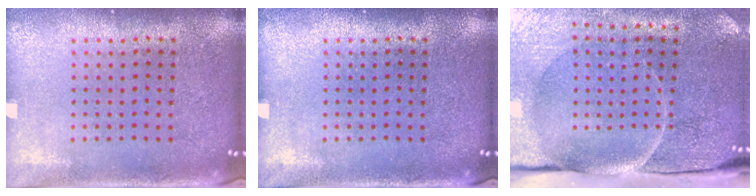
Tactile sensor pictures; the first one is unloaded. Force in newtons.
{"total": 0.0}
{"total": 4.9, "press": 3.9, "slide": 2.9}